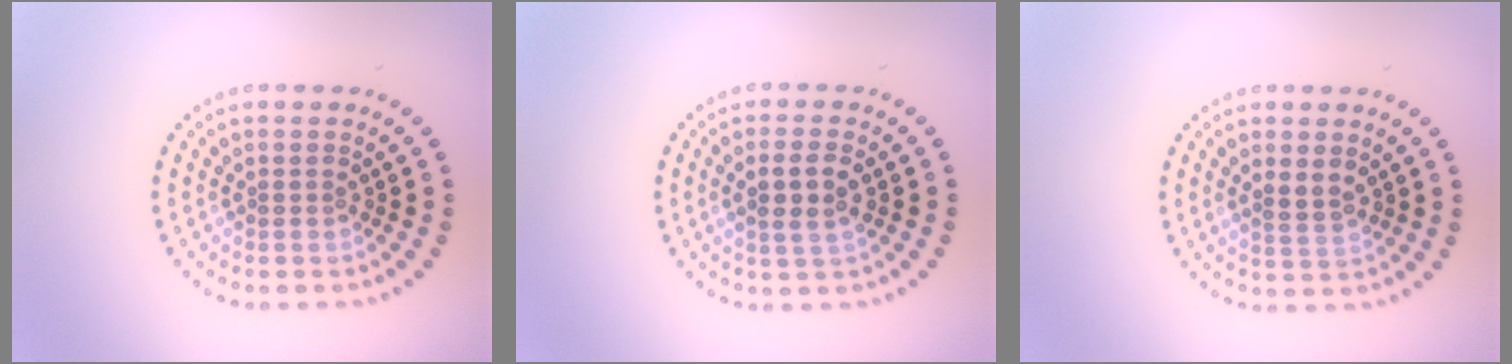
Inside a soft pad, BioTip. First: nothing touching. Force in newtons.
{"total": 2.7, "press": 2.5, "slide": 0.8}
{"total": 1.8, "press": 1.7, "slide": 0.8}